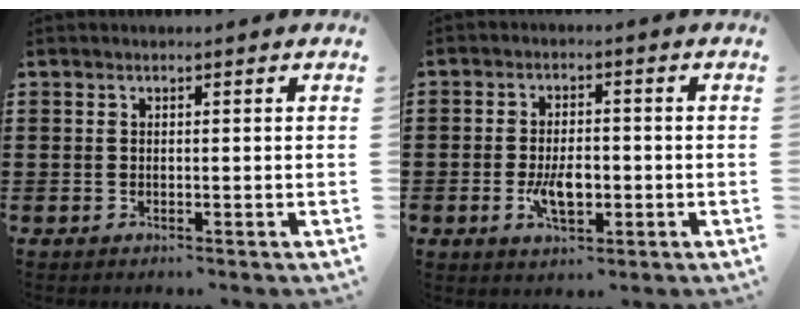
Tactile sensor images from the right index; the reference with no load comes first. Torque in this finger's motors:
{"motor_torque": [1.53, 0.61, 0.36, 0.12]}